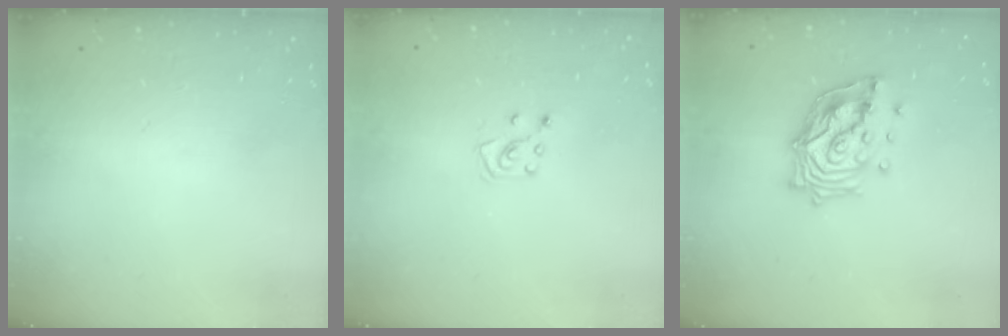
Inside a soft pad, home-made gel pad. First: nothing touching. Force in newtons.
{"total": 6.2, "press": 6.1, "slide": 0.6}
{"total": 14.8, "press": 14.7, "slide": 2.0}